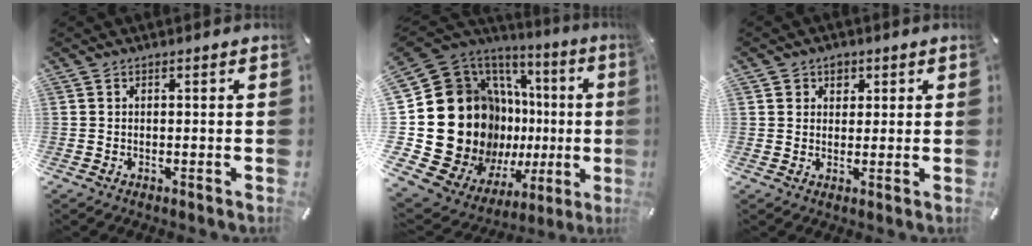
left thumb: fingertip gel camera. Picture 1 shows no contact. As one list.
[{"total": 32.7, "force": [-0.6, 22.6, 23.6], "torque": [-0.404, -0.081, 0.064]}, {"total": 3.2, "force": [1.3, 2.8, 0.6], "torque": [0.005, -0.002, 0.017]}]